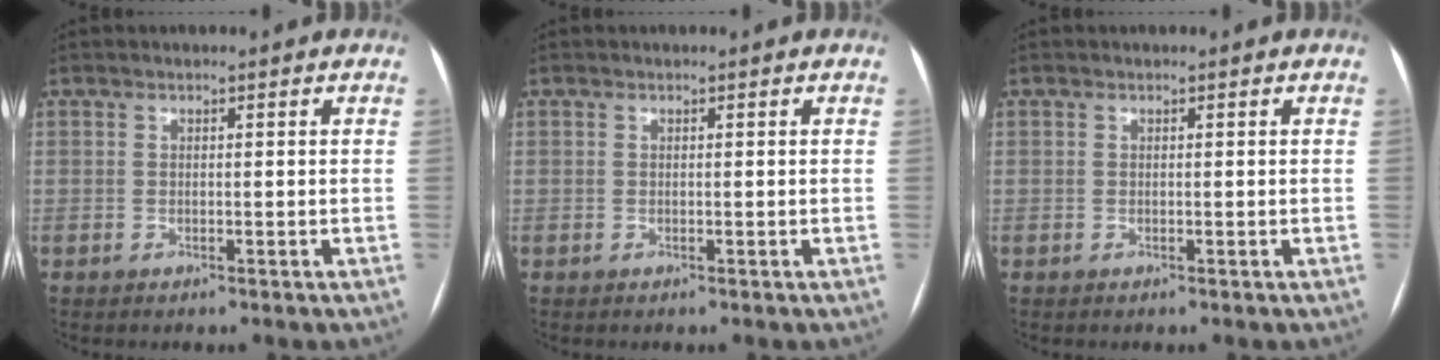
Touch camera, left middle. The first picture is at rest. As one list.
[{"total": 0.0}, {"total": 0.0}]